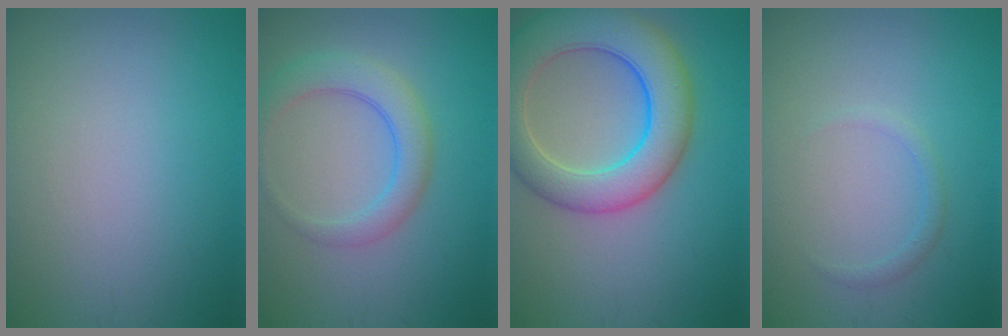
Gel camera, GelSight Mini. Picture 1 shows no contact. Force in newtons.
{"total": 3.9, "press": 3.9, "slide": 0.1}
{"total": 9.0, "press": 9.0, "slide": 0.2}
{"total": 1.0, "press": 1.0, "slide": 0.0}